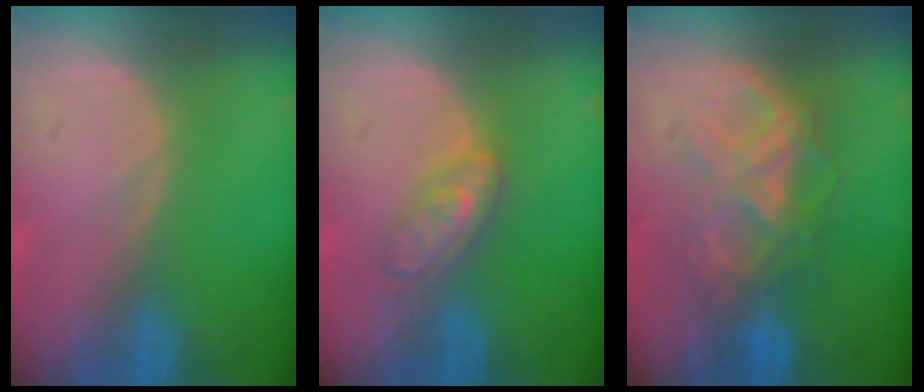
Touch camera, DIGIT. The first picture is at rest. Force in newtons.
{"total": 4.5, "press": 4.1, "slide": 1.8}
{"total": 7.2, "press": 7.2, "slide": 0.3}